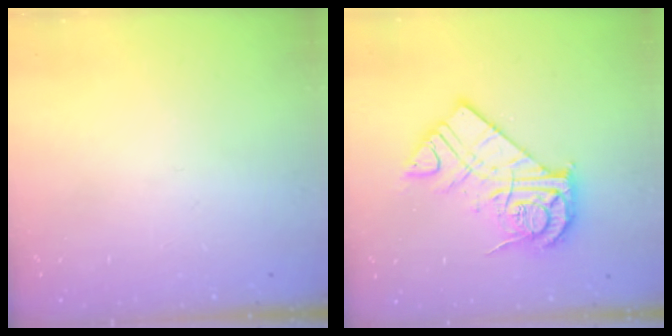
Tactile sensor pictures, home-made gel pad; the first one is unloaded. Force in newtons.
{"total": 15.8, "press": 15.7, "slide": 1.3}